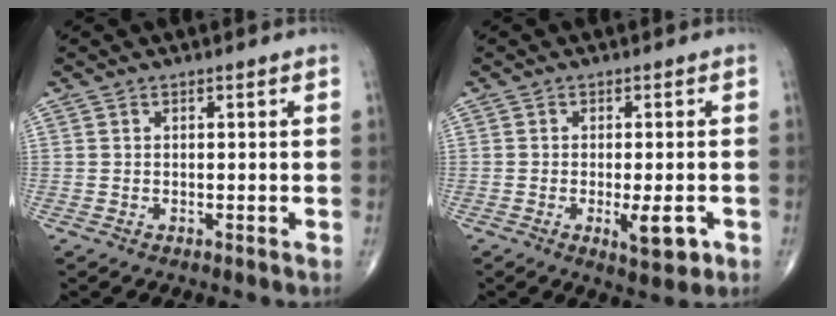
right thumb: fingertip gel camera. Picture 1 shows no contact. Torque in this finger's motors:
{"motor_torque": [0.06, 1.04, 0.01, -0.13, 0.16]}